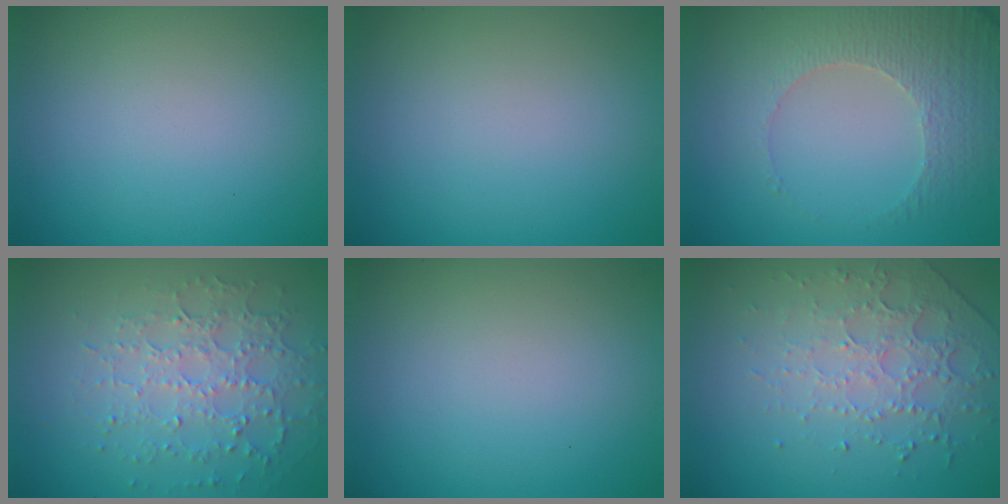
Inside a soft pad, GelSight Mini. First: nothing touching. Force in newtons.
{"total": 0.0}
{"total": 4.7, "press": 3.6, "slide": 3.0}
{"total": 4.8, "press": 3.5, "slide": 3.4}
{"total": 0.0}
{"total": 4.4, "press": 3.1, "slide": 3.2}